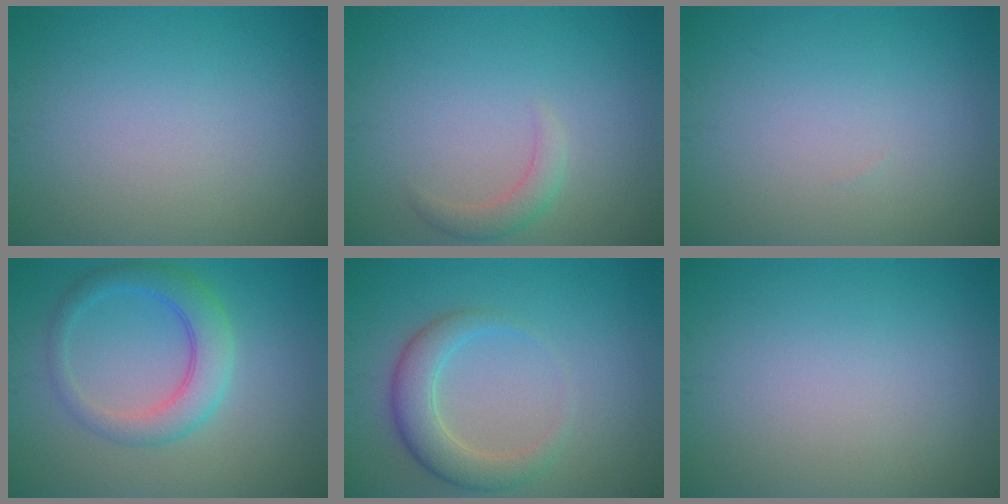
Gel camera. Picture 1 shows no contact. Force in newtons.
{"total": 1.7, "press": 1.7, "slide": 0.3}
{"total": 0.0}
{"total": 4.3, "press": 4.3, "slide": 0.1}
{"total": 3.9, "press": 3.9, "slide": 0.3}
{"total": 0.0}